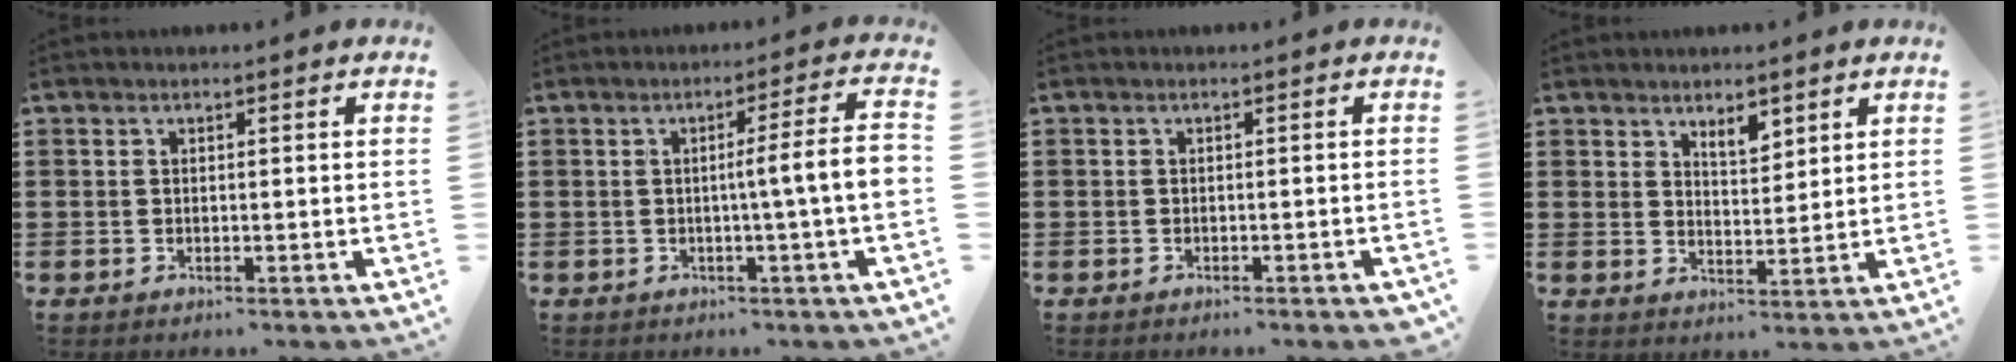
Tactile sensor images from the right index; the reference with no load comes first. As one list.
[{"total": 6.6, "force": [-0.5, -0.4, 6.6], "torque": [-0.109, -0.011, -0.013]}, {"total": 0.8, "force": [-0.7, 0.1, 0.4], "torque": [-0.008, -0.004, -0.014]}, {"total": 3.6, "force": [2.9, 1.5, 1.6], "torque": [-0.021, -0.003, 0.049]}]